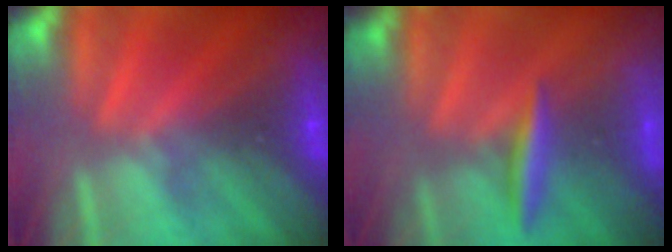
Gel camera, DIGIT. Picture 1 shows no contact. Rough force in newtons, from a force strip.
{"total": 2.9}